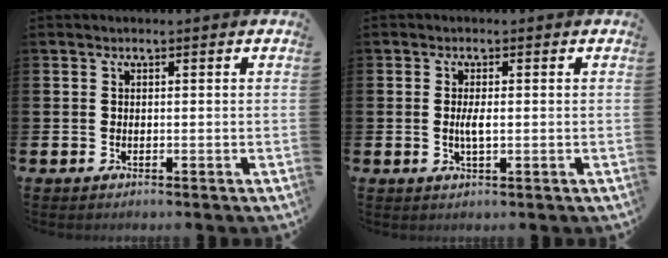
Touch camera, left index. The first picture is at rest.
{"total": 2.1, "force": [0.0, 0.6, 2.0], "torque": [-0.035, -0.002, -0.002]}